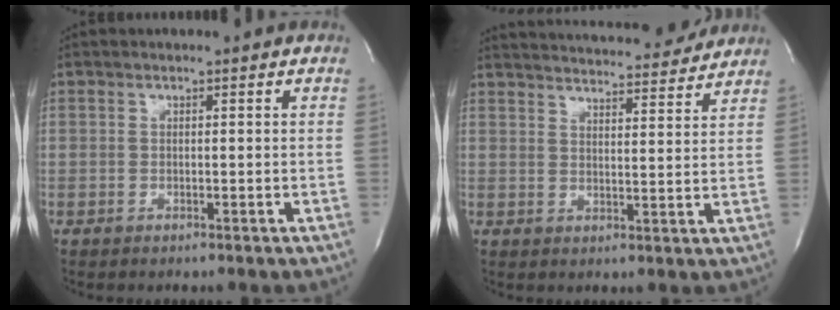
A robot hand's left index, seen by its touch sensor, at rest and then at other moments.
{"total": 19.2, "force": [18.2, 1.9, 5.6], "torque": [-0.088, -0.003, 0.240]}